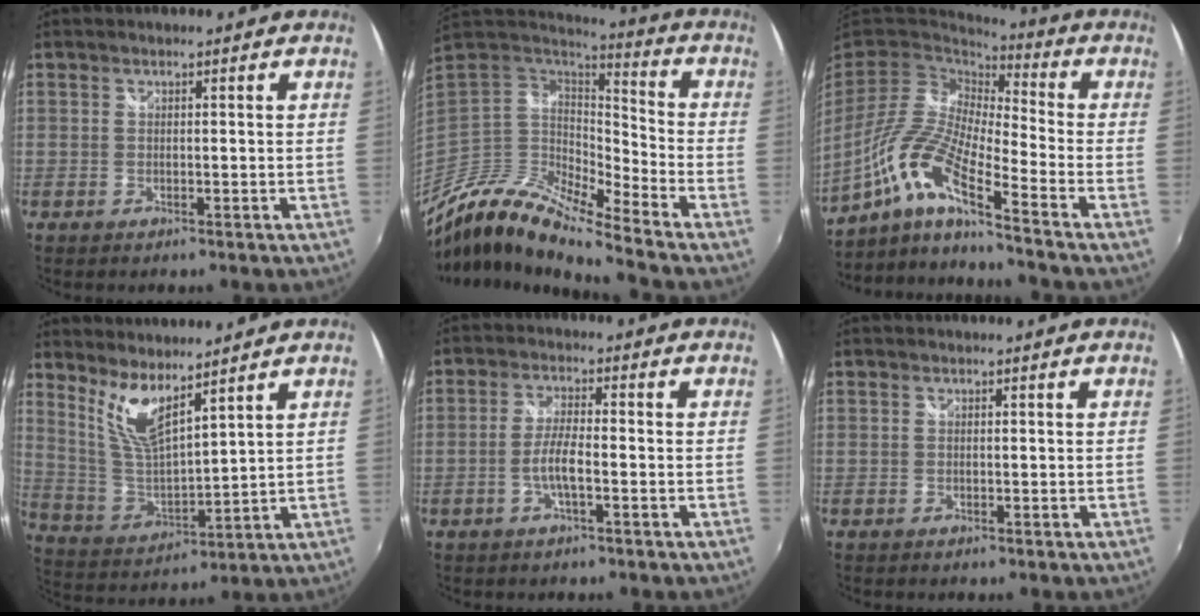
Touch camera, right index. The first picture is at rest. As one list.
[{"total": 13.9, "force": [-11.2, 2.4, 7.9], "torque": [-0.139, -0.015, -0.227]}, {"total": 14.9, "force": [-8.8, 2.2, 11.9], "torque": [-0.226, -0.012, -0.184]}, {"total": 9.1, "force": [6.7, 1.9, 5.8], "torque": [-0.117, -0.013, 0.140]}, {"total": 4.1, "force": [-1.6, 0.4, 3.7], "torque": [-0.082, 0.006, -0.030]}, {"total": 0.0}]